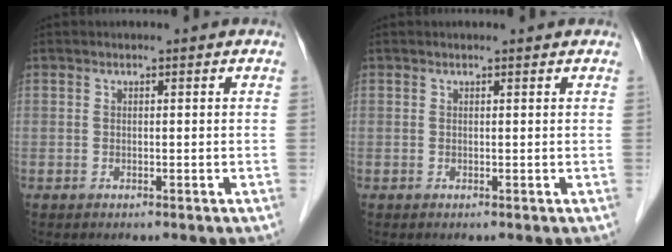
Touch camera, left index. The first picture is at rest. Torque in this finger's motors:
{"motor_torque": [0.19, -0.08, 0.01, -0.01]}